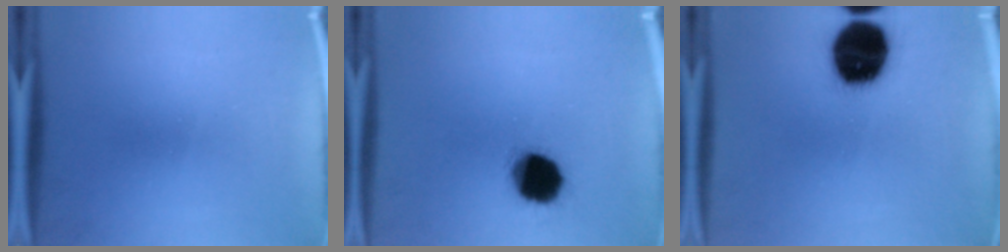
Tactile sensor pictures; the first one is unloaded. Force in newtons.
{"total": 14.2}
{"total": 19.8}